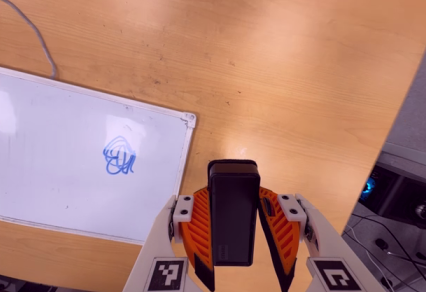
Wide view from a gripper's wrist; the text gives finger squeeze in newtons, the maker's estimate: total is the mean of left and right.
{"total": 4.1, "left": 3.1, "right": 5.1}